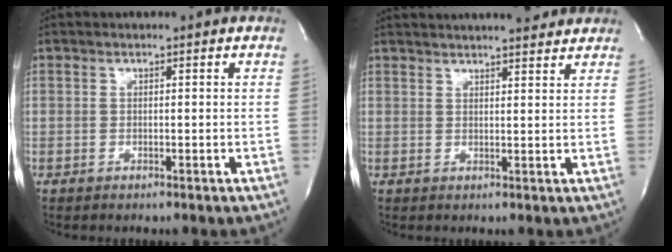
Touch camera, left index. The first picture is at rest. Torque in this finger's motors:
{"motor_torque": [1.10, -1.04, 0.51, 0.12]}